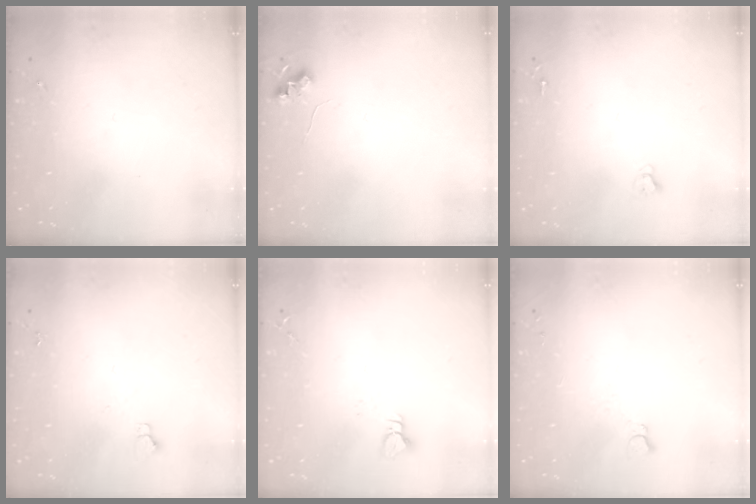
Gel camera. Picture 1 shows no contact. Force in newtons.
{"total": 6.0, "press": 5.9, "slide": 0.7}
{"total": 2.7, "press": 2.7, "slide": 0.2}
{"total": 3.5, "press": 3.5, "slide": 0.4}
{"total": 3.0, "press": 3.0, "slide": 0.3}
{"total": 2.8, "press": 2.7, "slide": 0.3}